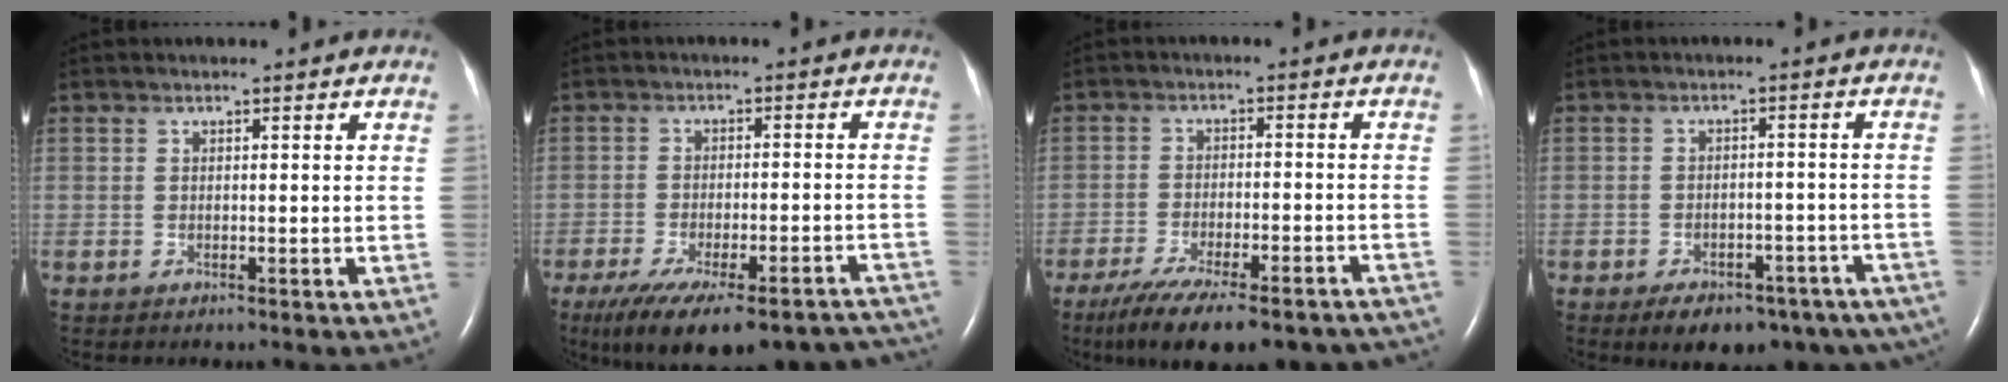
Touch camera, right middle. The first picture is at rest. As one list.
[{"total": 23.2, "force": [-19.0, 6.6, 11.5], "torque": [-0.148, -0.012, -0.247]}, {"total": 21.0, "force": [-17.5, 4.7, 10.7], "torque": [-0.141, -0.016, -0.237]}, {"total": 15.4, "force": [-11.3, 7.5, 7.2], "torque": [-0.086, 0.013, -0.130]}]